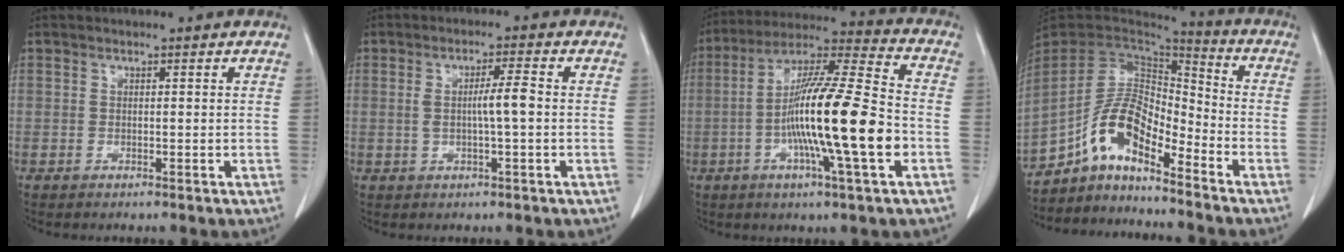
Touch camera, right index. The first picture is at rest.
{"total": 4.2, "force": [-0.1, 0.0, 4.2], "torque": [-0.072, 0.003, -0.001]}
{"total": 18.7, "force": [-4.0, 0.5, 18.2], "torque": [-0.322, -0.006, -0.078]}
{"total": 11.8, "force": [-8.0, 3.7, 7.8], "torque": [-0.155, 0.033, -0.150]}